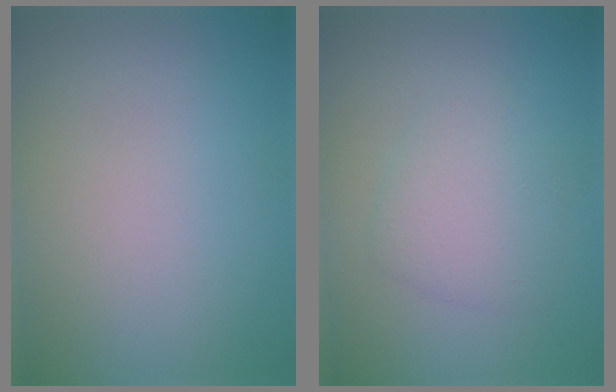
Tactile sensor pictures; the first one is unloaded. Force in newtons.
{"total": 2.9, "press": 2.9, "slide": 0.1}